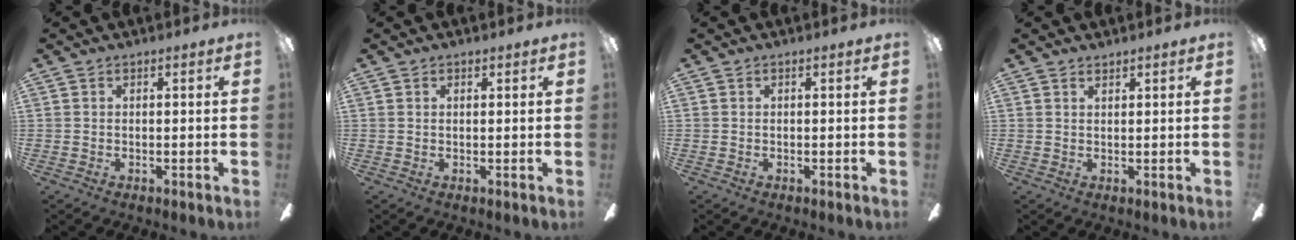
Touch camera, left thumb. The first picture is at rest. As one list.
[{"total": 0.7, "force": [0.5, 0.4, 0.2], "torque": [-0.005, 0.002, 0.009]}, {"total": 0.0}, {"total": 1.1, "force": [1.1, 0.1, 0.0], "torque": [-0.002, -0.002, 0.022]}]